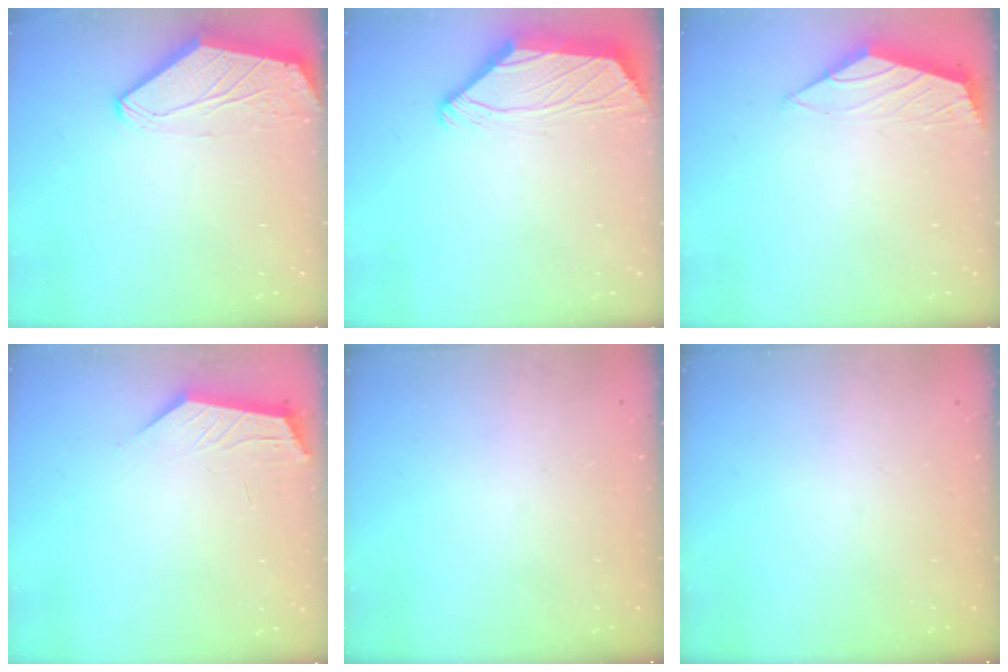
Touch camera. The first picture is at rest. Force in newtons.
{"total": 2.2, "press": 2.1, "slide": 0.7}
{"total": 1.5, "press": 1.4, "slide": 0.5}
{"total": 1.8, "press": 1.8, "slide": 0.4}
{"total": 0.0}
{"total": 0.0}